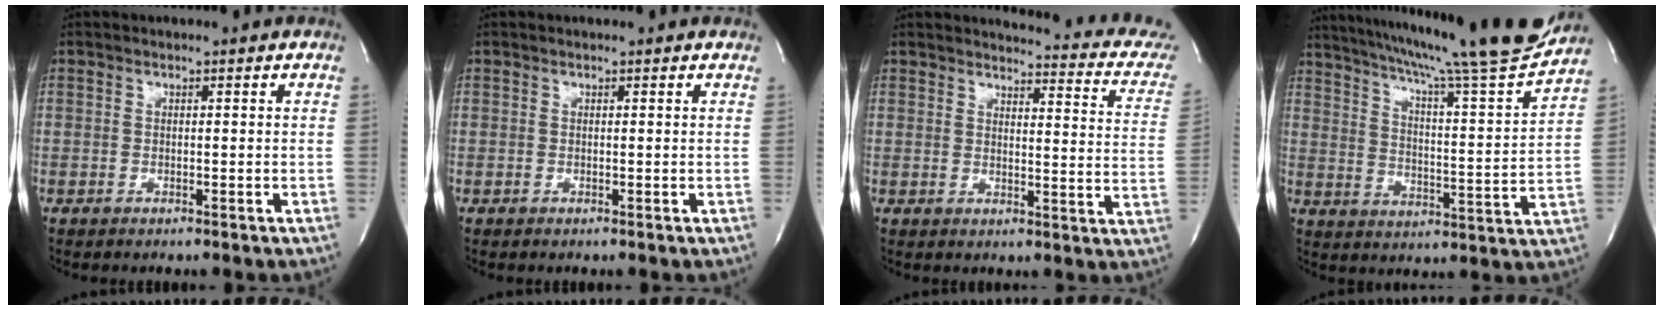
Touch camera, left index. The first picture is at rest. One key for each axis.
{"total": 0.6, "fx": 0.6, "fy": 0.0, "fz": 0.2, "tx": -0.006, "ty": 0.000, "tz": 0.004}
{"total": 14.7, "fx": 13.8, "fy": 2.1, "fz": 4.8, "tx": -0.038, "ty": -0.069, "tz": 0.124}
{"total": 22.9, "fx": 20.2, "fy": -0.9, "fz": 10.9, "tx": -0.182, "ty": -0.046, "tz": 0.279}